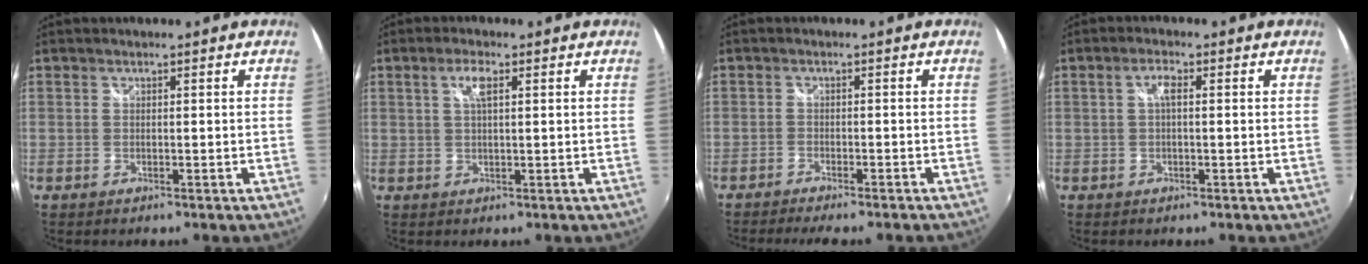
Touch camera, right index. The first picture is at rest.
{"total": 3.1, "force": [1.1, 0.9, 2.7], "torque": [-0.051, 0.006, 0.020]}
{"total": 7.6, "force": [-6.7, 0.9, 3.6], "torque": [-0.082, -0.018, -0.100]}
{"total": 2.3, "force": [0.2, 0.7, 2.2], "torque": [-0.041, 0.008, 0.002]}